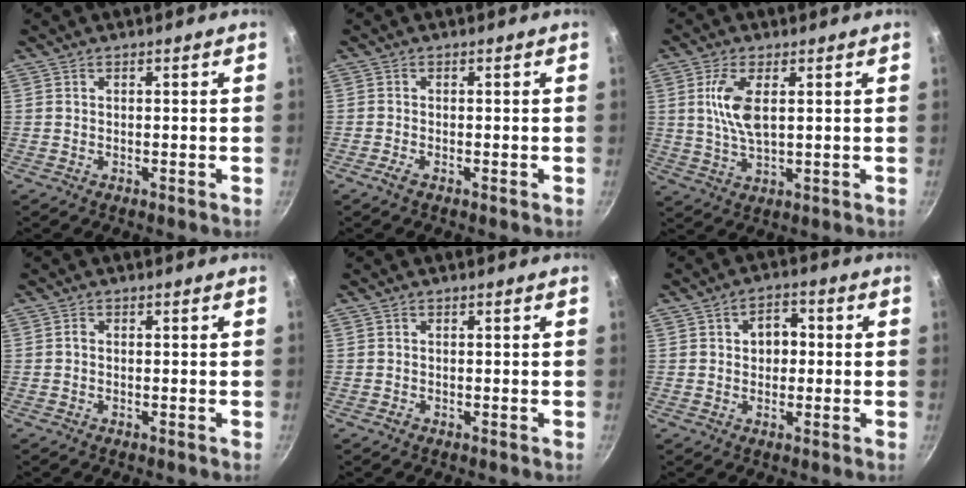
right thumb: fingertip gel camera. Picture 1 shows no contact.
{"total": 1.4, "force": [-0.9, 0.3, 1.0], "torque": [-0.026, 0.004, -0.022]}
{"total": 7.8, "force": [1.8, 3.4, 6.8], "torque": [-0.133, -0.005, 0.037]}
{"total": 0.6, "force": [-0.2, 0.5, 0.4], "torque": [-0.007, 0.005, -0.004]}
{"total": 0.6, "force": [-0.4, 0.5, 0.2], "torque": [-0.003, 0.002, -0.006]}
{"total": 5.3, "force": [0.5, 4.0, 3.4], "torque": [-0.020, 0.013, 0.003]}